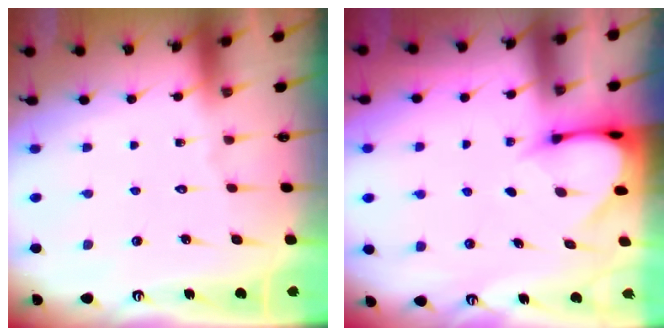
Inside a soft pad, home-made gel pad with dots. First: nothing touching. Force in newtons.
{"total": 3.4, "press": 3.4, "slide": 0.2}